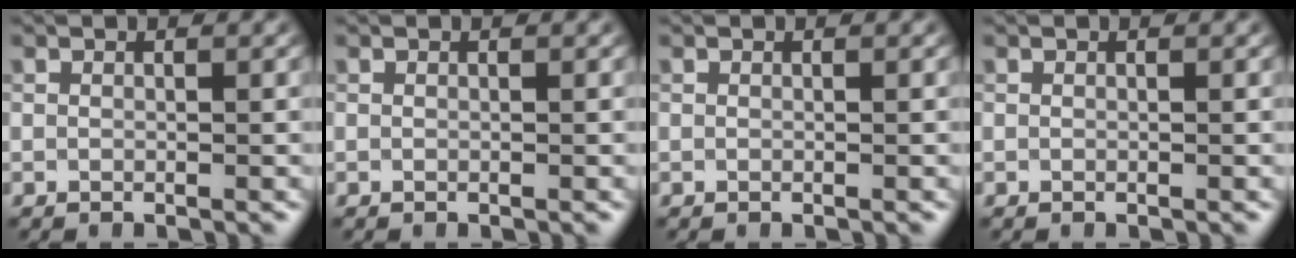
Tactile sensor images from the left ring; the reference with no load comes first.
{"total": 0.0}
{"total": 0.0}
{"total": 0.0}